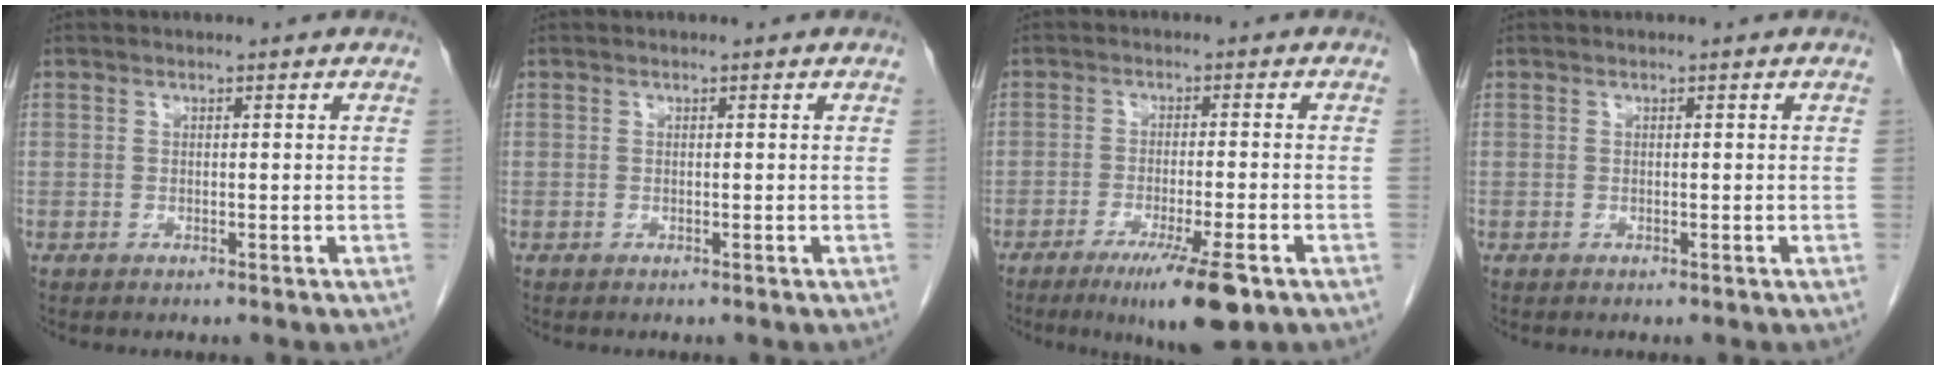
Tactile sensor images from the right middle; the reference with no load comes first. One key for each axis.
{"total": 0.0}
{"total": 8.8, "fx": -5.3, "fy": 0.1, "fz": 7.0, "tx": -0.117, "ty": -0.026, "tz": -0.082}
{"total": 0.0}